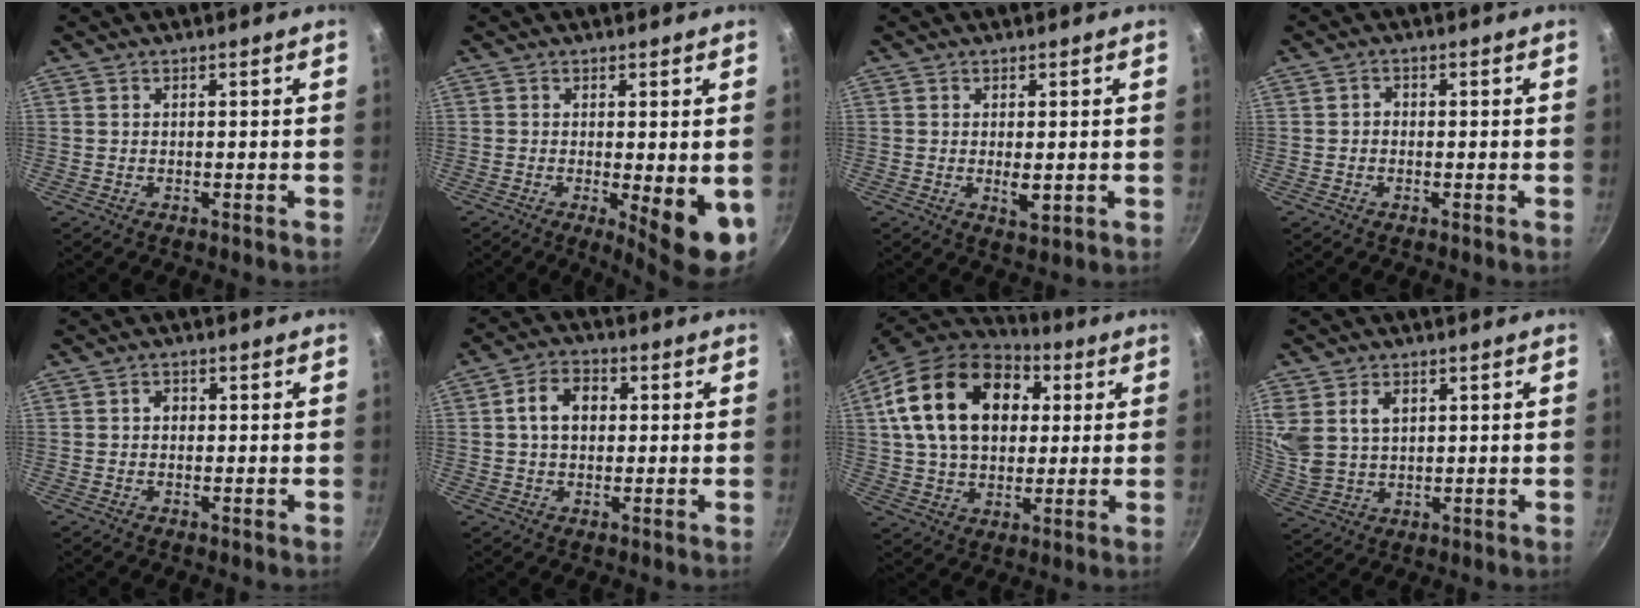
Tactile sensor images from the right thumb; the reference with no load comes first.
{"total": 8.7, "force": [-1.7, 2.1, 8.3], "torque": [-0.097, -0.010, -0.013]}
{"total": 3.0, "force": [-0.1, 1.2, 2.7], "torque": [-0.048, -0.011, 0.001]}
{"total": 1.2, "force": [-0.4, 1.0, 0.4], "torque": [-0.004, 0.006, -0.008]}
{"total": 1.7, "force": [0.1, 1.4, 0.9], "torque": [-0.010, 0.003, -0.002]}
{"total": 7.2, "force": [1.0, 5.4, 4.7], "torque": [-0.059, 0.015, 0.007]}
{"total": 22.7, "force": [6.1, 15.6, 15.2], "torque": [-0.240, 0.008, 0.102]}
{"total": 9.2, "force": [3.0, 6.6, 5.6], "torque": [-0.105, -0.014, 0.065]}